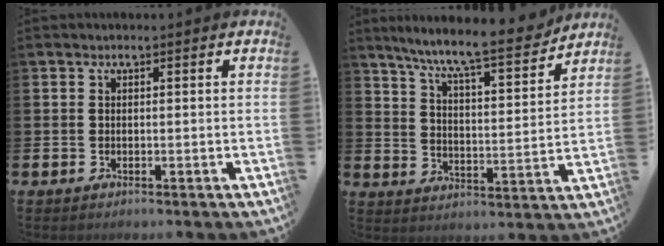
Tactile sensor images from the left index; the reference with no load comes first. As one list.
[{"total": 9.3, "force": [8.5, 0.5, 3.9], "torque": [-0.100, -0.059, 0.141]}]